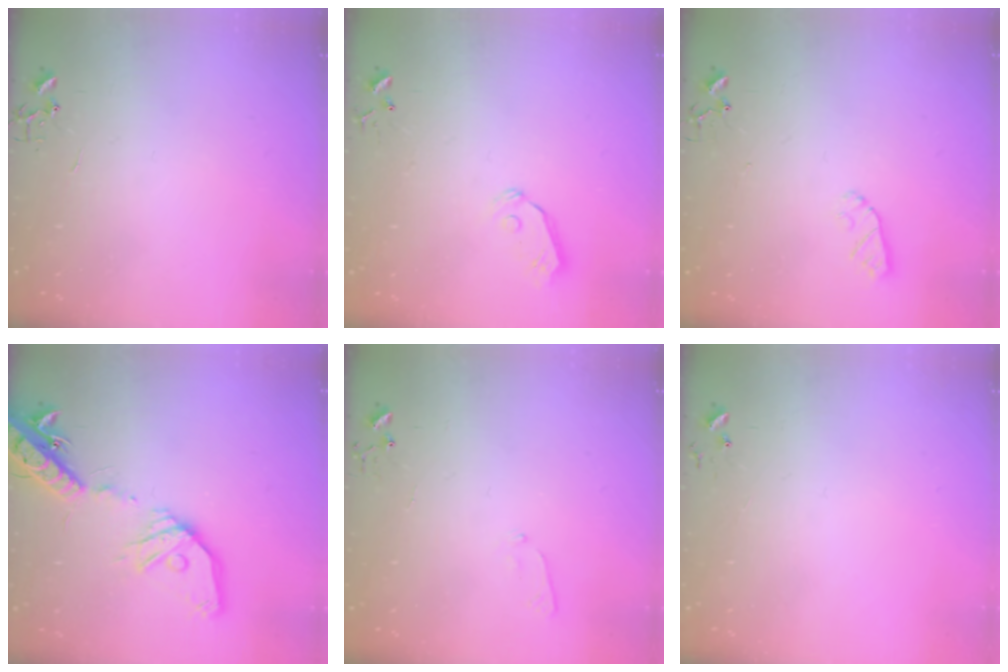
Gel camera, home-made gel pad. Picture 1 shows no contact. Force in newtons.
{"total": 4.4, "press": 4.3, "slide": 0.5}
{"total": 4.4, "press": 4.4, "slide": 0.6}
{"total": 20.1, "press": 19.7, "slide": 3.9}
{"total": 3.9, "press": 3.9, "slide": 0.6}
{"total": 4.7, "press": 4.7, "slide": 0.4}